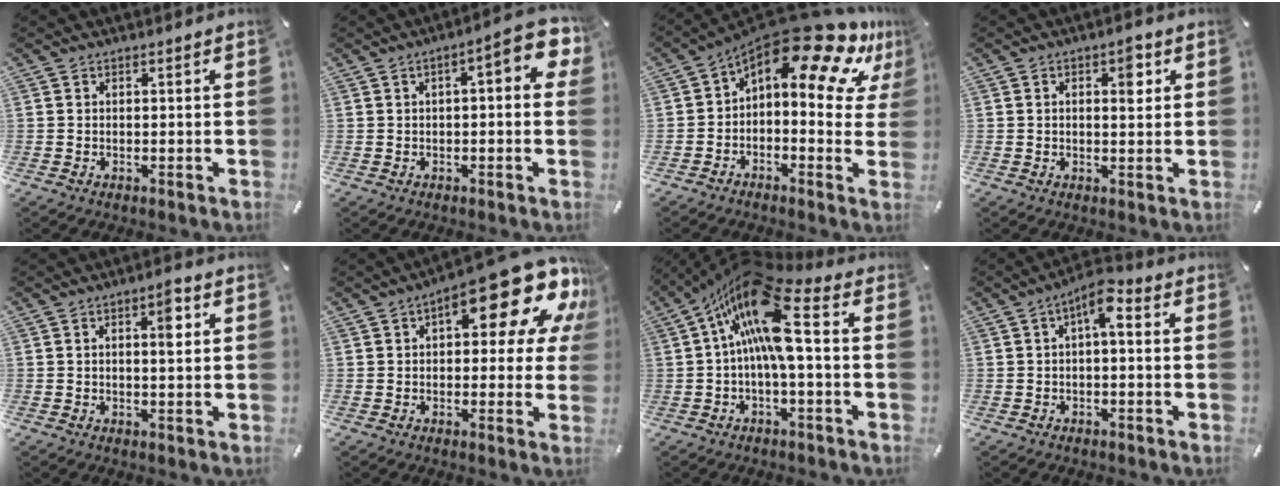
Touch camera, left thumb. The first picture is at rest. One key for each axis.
{"total": 8.4, "fx": 2.2, "fy": 2.8, "fz": 7.7, "tx": -0.100, "ty": -0.021, "tz": 0.035}
{"total": 18.4, "fx": 11.2, "fy": 6.8, "fz": 12.9, "tx": -0.194, "ty": -0.094, "tz": 0.183}
{"total": 4.8, "fx": 1.4, "fy": 2.3, "fz": 4.0, "tx": -0.053, "ty": -0.005, "tz": 0.015}
{"total": 4.9, "fx": 1.3, "fy": 1.5, "fz": 4.5, "tx": -0.060, "ty": -0.005, "tz": 0.013}
{"total": 20.8, "fx": 9.9, "fy": 8.0, "fz": 16.5, "tx": -0.214, "ty": -0.071, "tz": 0.157}
{"total": 18.2, "fx": 4.0, "fy": 7.0, "fz": 16.3, "tx": -0.313, "ty": -0.020, "tz": 0.064}
{"total": 6.0, "fx": 0.7, "fy": 2.6, "fz": 5.4, "tx": -0.096, "ty": 0.010, "tz": 0.008}